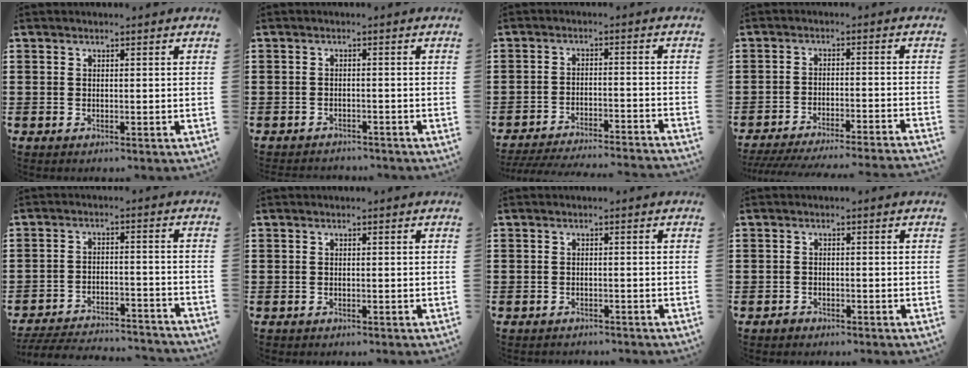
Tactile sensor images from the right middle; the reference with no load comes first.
{"total": 1.6, "force": [-1.6, 0.1, -0.2], "torque": [-0.003, -0.001, -0.035]}
{"total": 4.7, "force": [-4.6, -0.3, 0.9], "torque": [-0.022, -0.010, -0.093]}
{"total": 4.7, "force": [-4.5, -0.4, 1.4], "torque": [-0.030, -0.014, -0.089]}
{"total": 5.3, "force": [-5.2, 0.3, 1.0], "torque": [-0.029, -0.001, -0.106]}
{"total": 0.0}
{"total": 0.9, "force": [-0.9, 0.1, -0.1], "torque": [-0.002, 0.000, -0.019]}
{"total": 1.0, "force": [-0.9, 0.5, 0.1], "torque": [-0.005, -0.001, -0.019]}